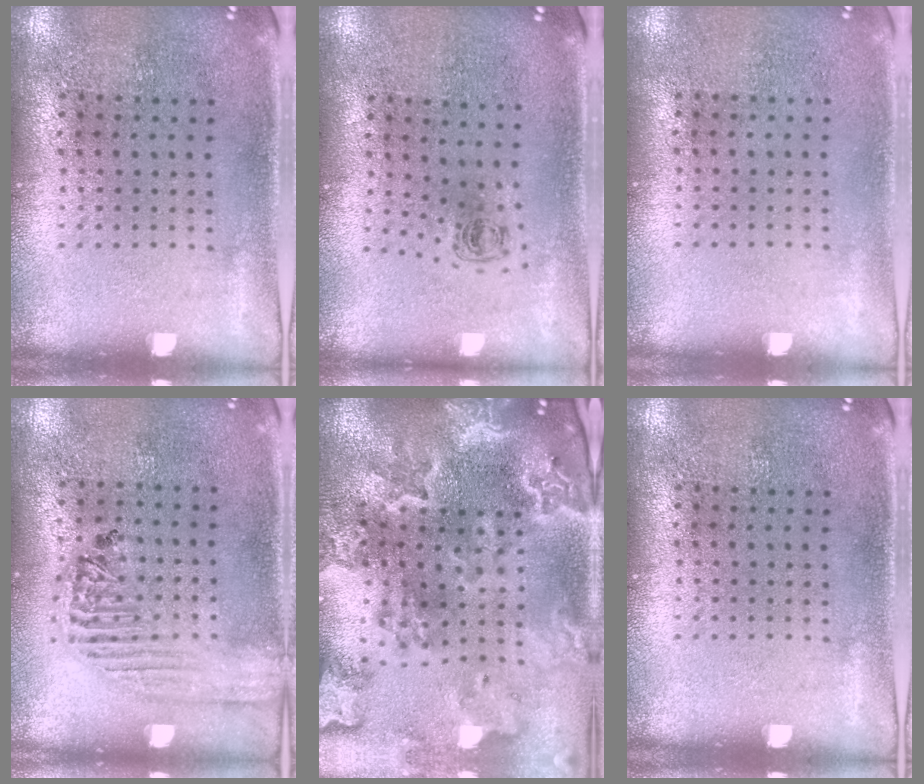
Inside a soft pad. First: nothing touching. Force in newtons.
{"total": 0.5, "press": 0.3, "slide": 0.4}
{"total": 0.0}
{"total": 1.8, "press": 1.7, "slide": 0.7}
{"total": 4.5, "press": 3.6, "slide": 2.6}
{"total": 0.0}